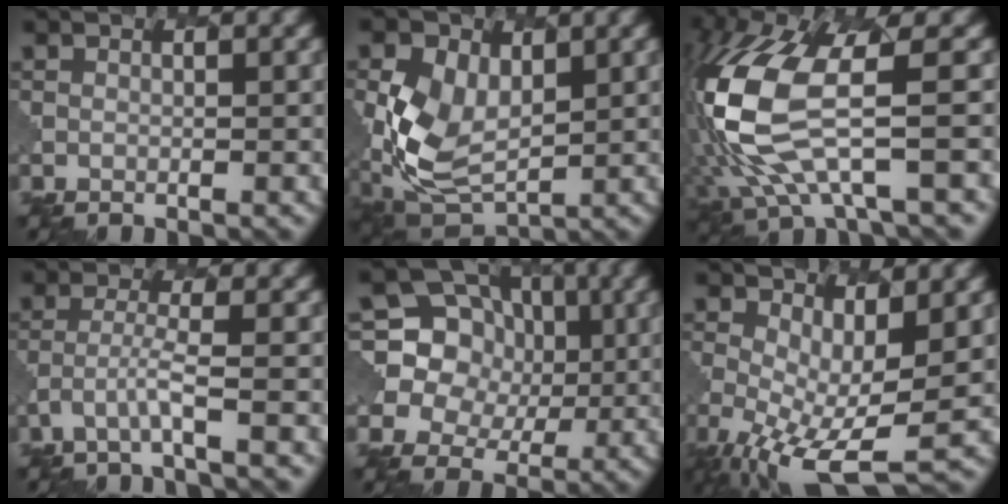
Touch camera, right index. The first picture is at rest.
{"total": 7.4, "force": [0.2, 5.0, 5.5], "torque": [-0.135, -0.007, 0.005]}
{"total": 10.1, "force": [-0.7, 3.7, 9.4], "torque": [-0.223, -0.007, -0.013]}
{"total": 2.1, "force": [-1.4, 0.0, 1.5], "torque": [-0.029, 0.003, -0.038]}
{"total": 13.2, "force": [3.3, 11.9, 4.9], "torque": [-0.128, 0.036, 0.052]}
{"total": 8.0, "force": [-2.0, 3.4, 7.0], "torque": [-0.143, -0.022, -0.024]}